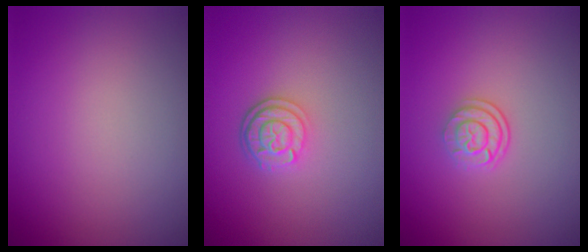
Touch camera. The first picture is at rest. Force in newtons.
{"total": 2.8, "press": 2.3, "slide": 1.6}
{"total": 2.4, "press": 1.8, "slide": 1.6}